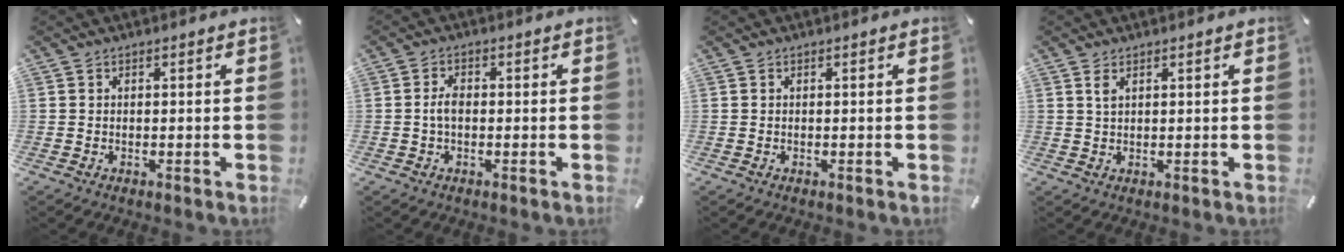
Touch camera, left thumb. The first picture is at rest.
{"total": 2.7, "force": [-0.4, 1.4, 2.3], "torque": [-0.052, 0.002, -0.009]}
{"total": 0.0}
{"total": 1.6, "force": [0.8, 0.5, 1.3], "torque": [-0.028, 0.000, 0.015]}